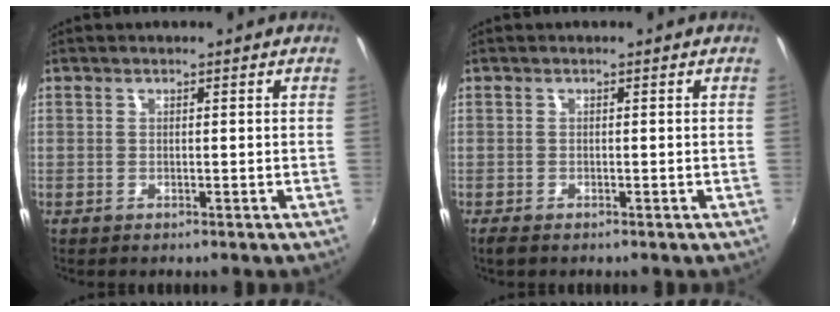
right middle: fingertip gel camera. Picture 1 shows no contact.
{"total": 1.4, "force": [-1.0, 0.5, 0.9], "torque": [-0.020, -0.007, -0.017]}